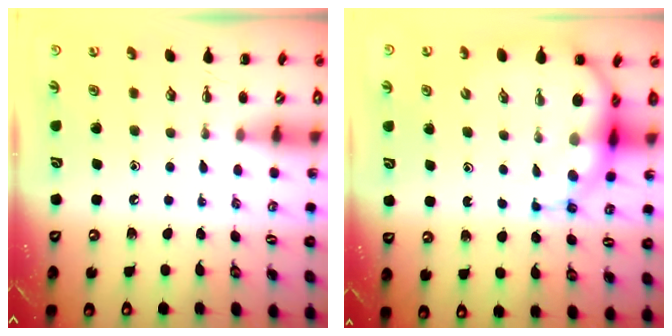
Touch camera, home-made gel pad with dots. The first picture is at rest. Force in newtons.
{"total": 10.7, "press": 10.4, "slide": 2.9}